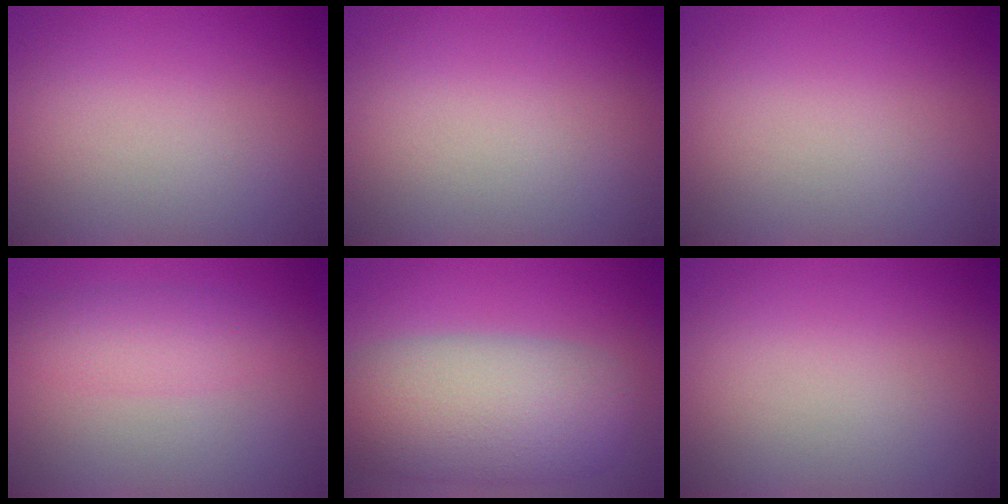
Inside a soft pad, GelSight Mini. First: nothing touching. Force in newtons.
{"total": 0.0}
{"total": 0.0}
{"total": 2.8, "press": 2.8, "slide": 0.0}
{"total": 8.3, "press": 8.3, "slide": 0.2}
{"total": 0.0}